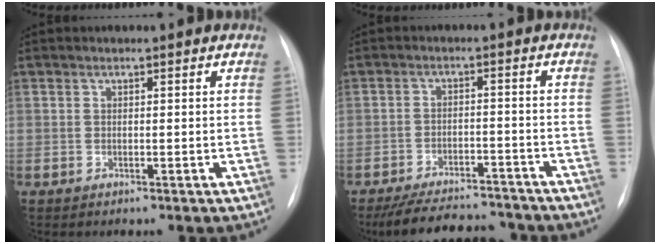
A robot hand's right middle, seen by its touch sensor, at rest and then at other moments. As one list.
[{"total": 12.9, "force": [-11.6, 3.3, 4.4], "torque": [-0.071, 0.003, -0.164]}]